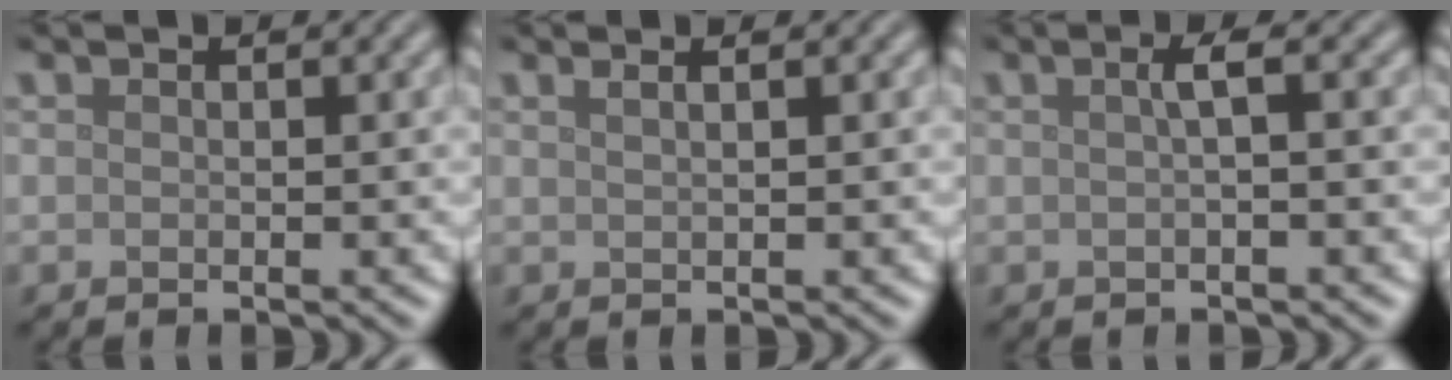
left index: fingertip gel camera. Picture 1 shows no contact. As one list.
[{"total": 2.2, "force": [1.3, 1.1, 1.4], "torque": [0.000, 0.002, -0.009]}, {"total": 1.8, "force": [0.2, 0.4, 1.7], "torque": [-0.028, 0.006, -0.001]}]